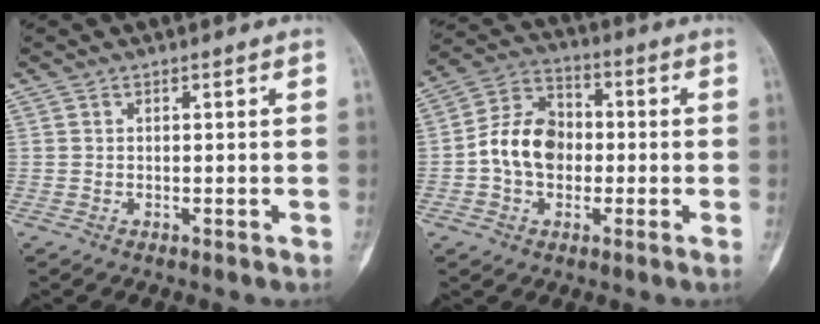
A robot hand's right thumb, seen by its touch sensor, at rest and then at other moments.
{"total": 10.9, "force": [-1.1, 8.0, 7.3], "torque": [-0.117, 0.034, -0.031]}